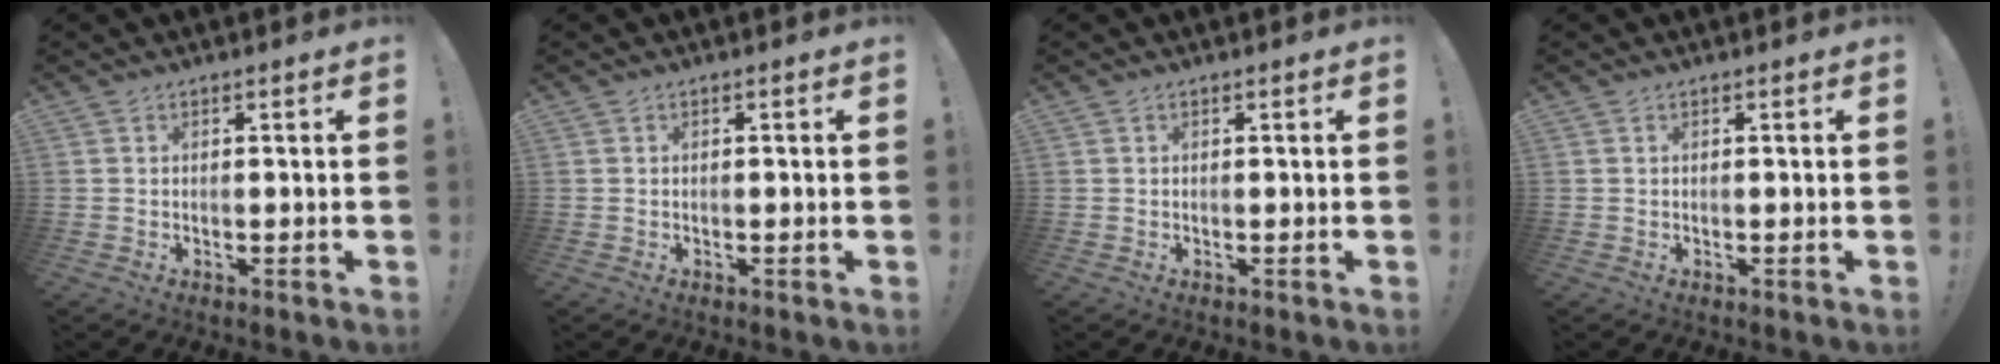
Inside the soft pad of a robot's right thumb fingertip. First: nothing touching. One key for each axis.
{"total": 0.0}
{"total": 0.0}
{"total": 0.0}